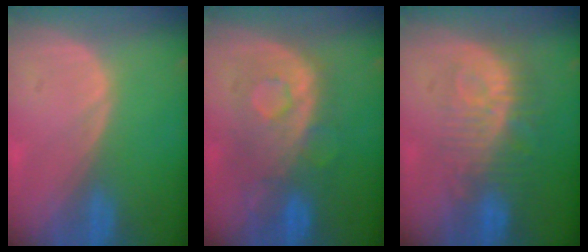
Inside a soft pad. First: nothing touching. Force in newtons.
{"total": 8.8, "press": 8.5, "slide": 2.2}
{"total": 9.7, "press": 8.7, "slide": 4.1}